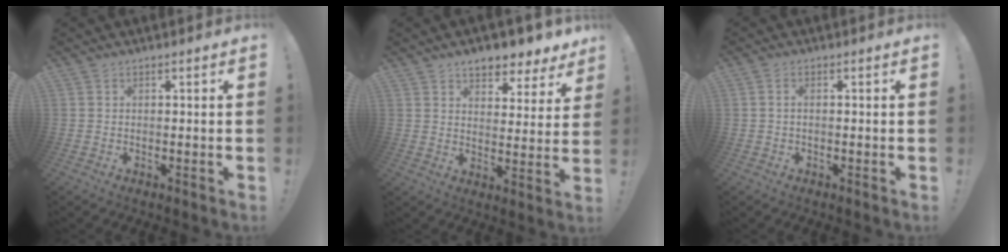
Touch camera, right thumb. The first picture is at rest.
{"total": 7.3, "force": [6.0, 3.1, 2.6], "torque": [-0.034, -0.048, 0.110]}
{"total": 1.0, "force": [0.0, 0.3, 1.0], "torque": [-0.018, 0.002, 0.001]}